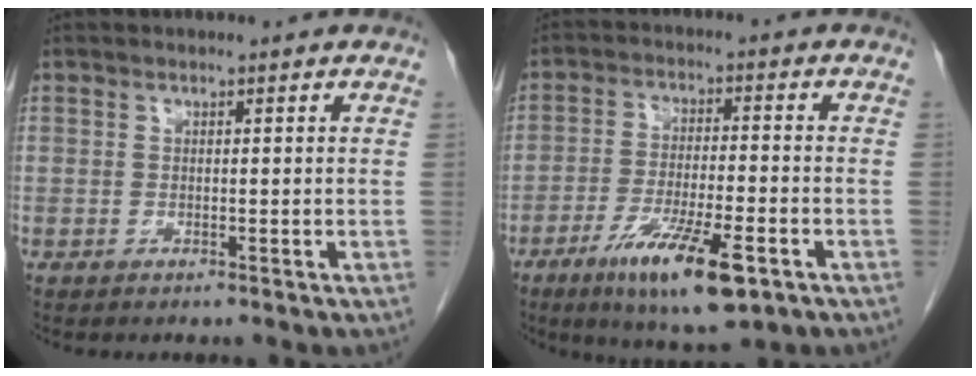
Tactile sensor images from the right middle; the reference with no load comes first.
{"total": 11.9, "force": [-6.3, 2.0, 9.9], "torque": [-0.180, -0.026, -0.101]}